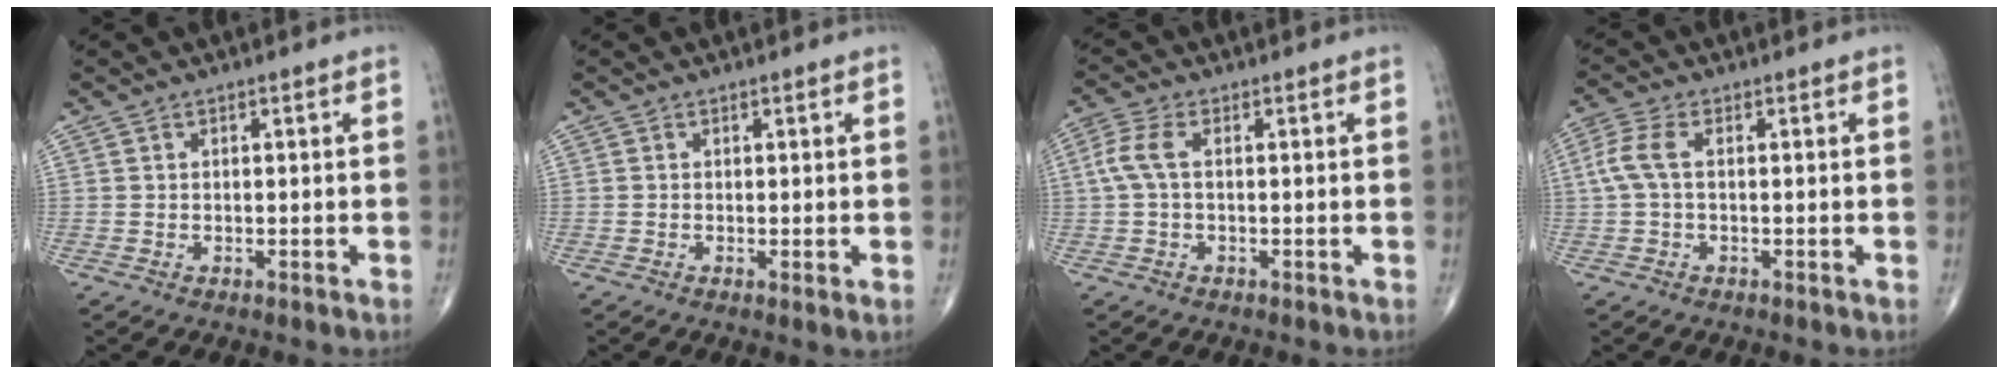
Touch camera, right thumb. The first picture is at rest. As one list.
[{"total": 0.9, "force": [0.1, 0.2, 0.9], "torque": [-0.014, -0.003, -0.001]}, {"total": 4.5, "force": [0.4, 2.1, 4.0], "torque": [-0.111, 0.011, 0.003]}, {"total": 4.9, "force": [0.4, 2.4, 4.3], "torque": [-0.119, 0.012, 0.003]}]